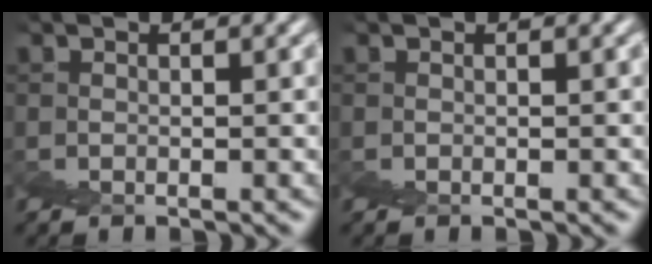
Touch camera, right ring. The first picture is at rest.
{"total": 0.0}